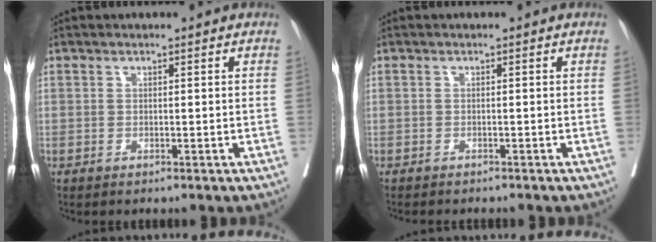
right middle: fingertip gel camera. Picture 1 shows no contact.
{"total": 3.6, "force": [-3.3, 0.6, 1.3], "torque": [-0.019, -0.006, -0.041]}